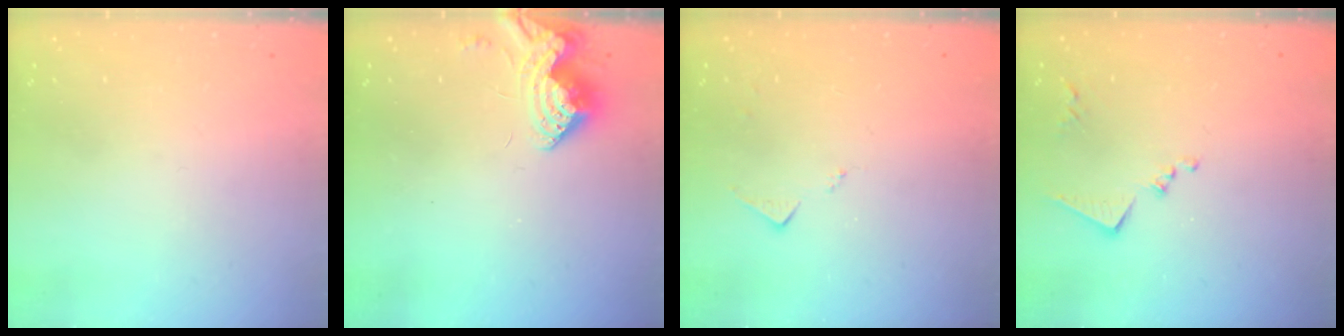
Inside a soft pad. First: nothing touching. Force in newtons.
{"total": 9.0, "press": 9.0, "slide": 0.3}
{"total": 5.5, "press": 5.5, "slide": 0.7}
{"total": 9.9, "press": 9.9, "slide": 0.8}